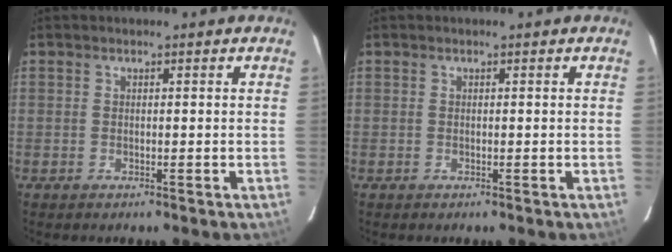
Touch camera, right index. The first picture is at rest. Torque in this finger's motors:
{"motor_torque": [0.00, 0.00, 0.01, 0.00]}